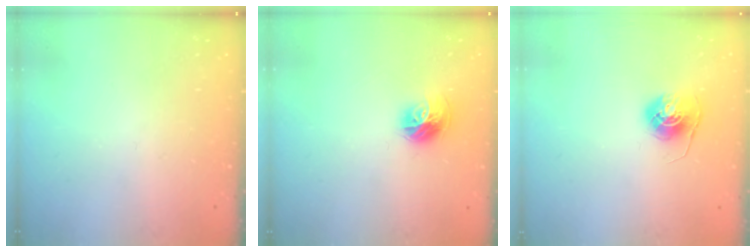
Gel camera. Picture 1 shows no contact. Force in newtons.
{"total": 10.0, "press": 9.9, "slide": 1.2}
{"total": 6.9, "press": 6.9, "slide": 0.5}